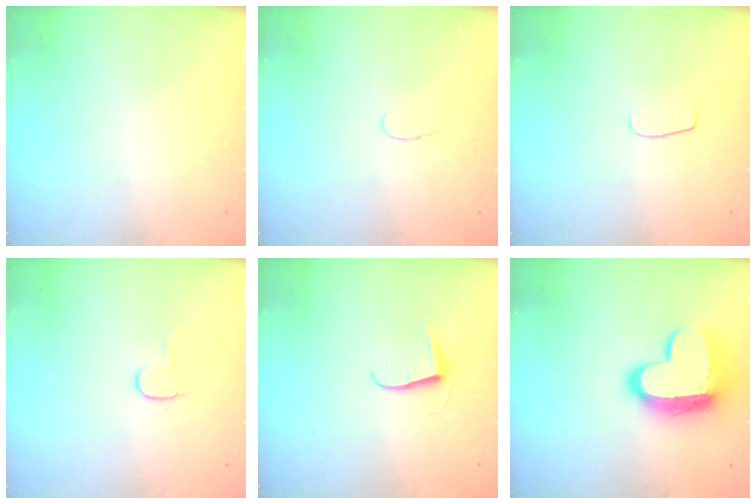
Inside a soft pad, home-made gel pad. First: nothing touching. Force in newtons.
{"total": 2.8, "press": 2.8, "slide": 0.3}
{"total": 4.8, "press": 4.8, "slide": 0.6}
{"total": 6.1, "press": 6.0, "slide": 0.5}
{"total": 6.8, "press": 6.8, "slide": 0.5}
{"total": 16.2, "press": 16.1, "slide": 1.1}